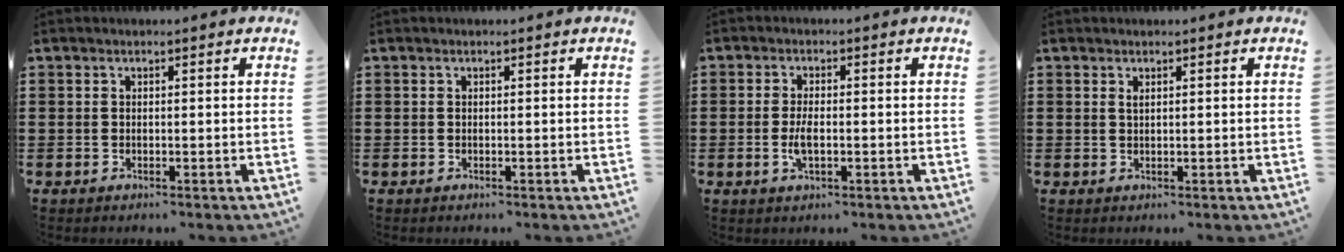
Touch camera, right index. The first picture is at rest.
{"total": 0.0}
{"total": 3.2, "force": [-0.6, 1.1, 2.9], "torque": [-0.059, 0.000, -0.014]}
{"total": 0.7, "force": [0.4, 0.2, 0.6], "torque": [-0.013, 0.002, 0.007]}